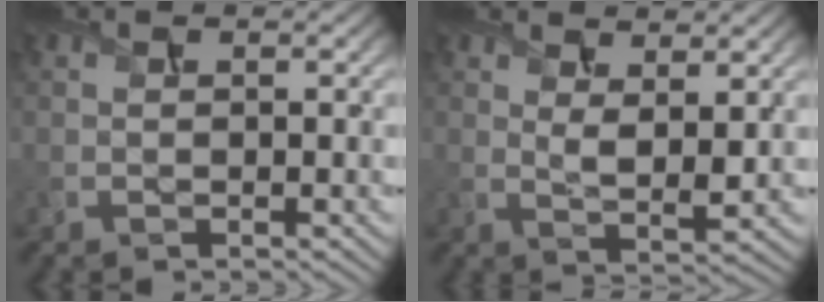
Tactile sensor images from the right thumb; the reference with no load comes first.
{"total": 3.8, "force": [2.0, 1.3, 3.0], "torque": [-0.068, -0.009, 0.040]}